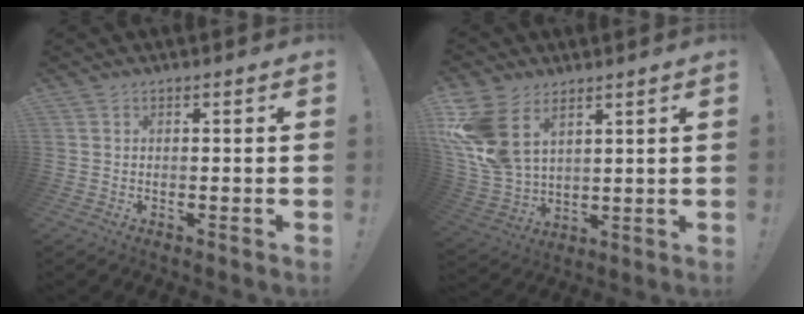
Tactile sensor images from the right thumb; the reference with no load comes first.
{"total": 14.8, "force": [6.6, 9.8, 8.9], "torque": [-0.198, -0.037, 0.128]}